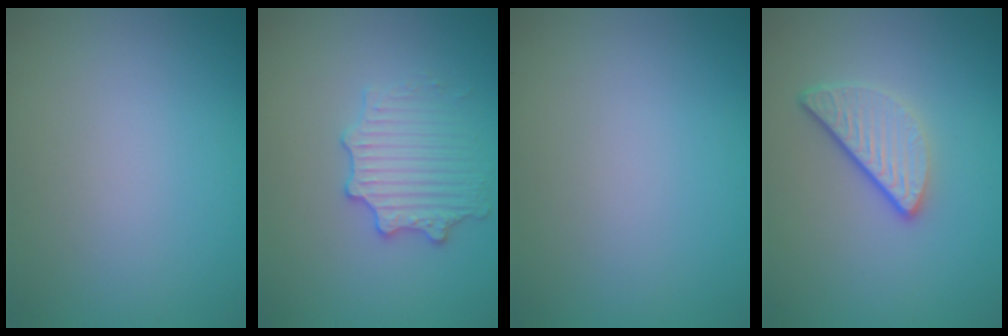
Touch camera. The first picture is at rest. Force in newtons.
{"total": 2.9, "press": 2.8, "slide": 0.5}
{"total": 0.0}
{"total": 3.4, "press": 2.6, "slide": 2.2}